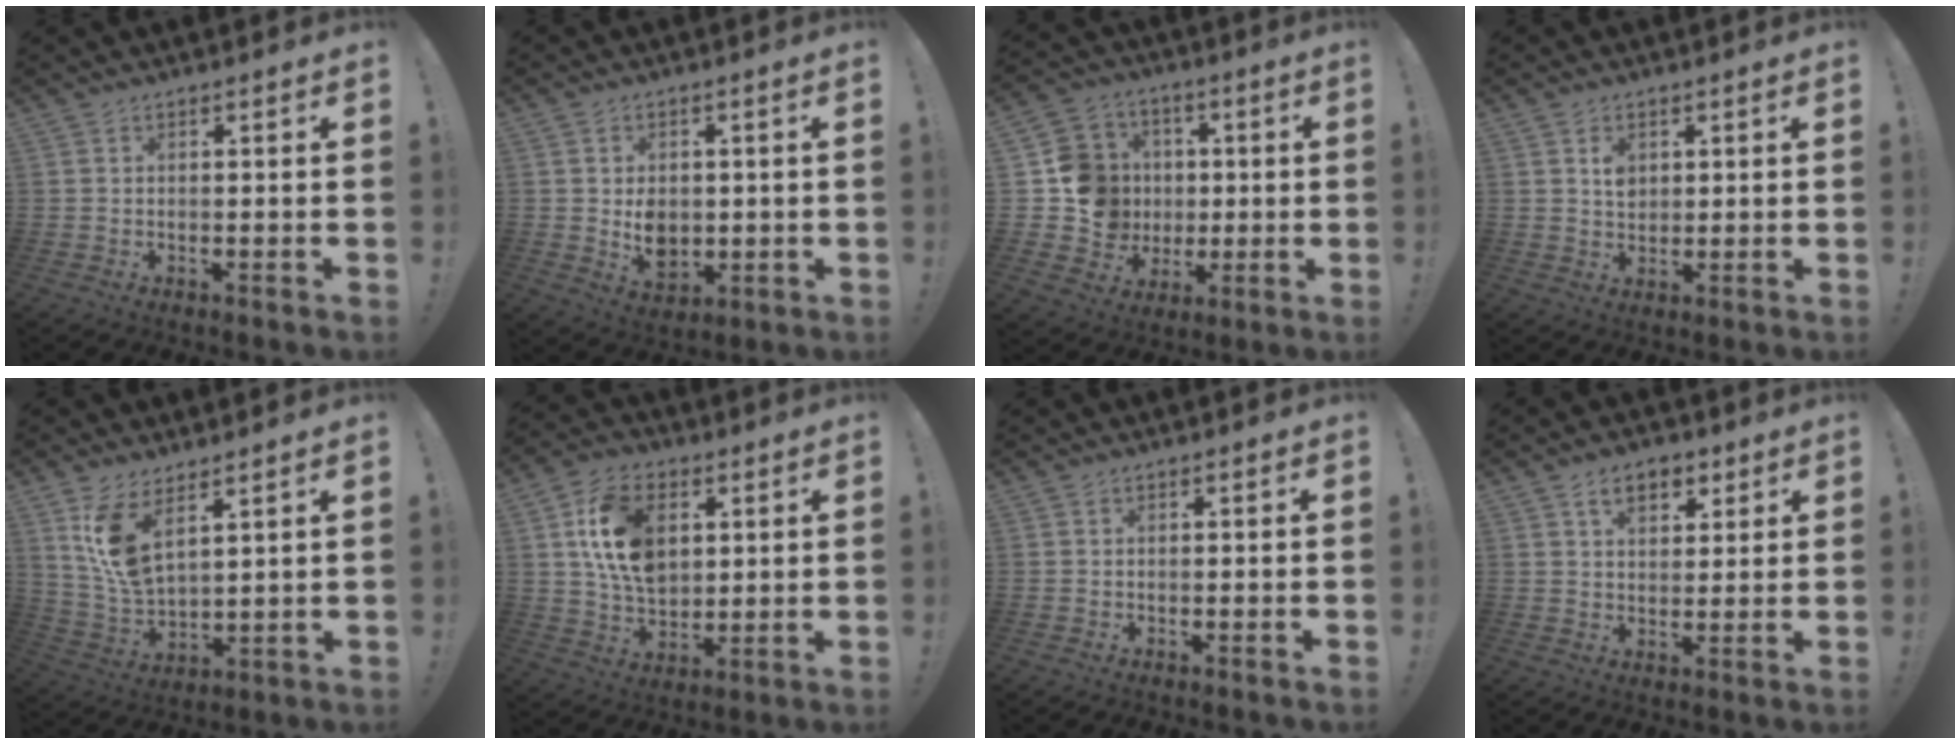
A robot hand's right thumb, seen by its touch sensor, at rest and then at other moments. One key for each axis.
{"total": 7.4, "fx": 0.6, "fy": 6.5, "fz": 3.4, "tx": -0.044, "ty": -0.005, "tz": 0.018}
{"total": 14.4, "fx": -0.1, "fy": 13.5, "fz": 5.0, "tx": -0.056, "ty": 0.017, "tz": 0.020}
{"total": 3.5, "fx": 1.3, "fy": 2.9, "fz": 1.6, "tx": -0.013, "ty": -0.007, "tz": 0.020}
{"total": 10.8, "fx": 6.6, "fy": 4.7, "fz": 7.2, "tx": -0.135, "ty": -0.036, "tz": 0.125}
{"total": 16.3, "fx": 4.6, "fy": 11.6, "fz": 10.5, "tx": -0.179, "ty": 0.003, "tz": 0.091}
{"total": 0.0}
{"total": 7.3, "fx": 3.6, "fy": 4.7, "fz": 4.3, "tx": -0.063, "ty": -0.002, "tz": 0.064}